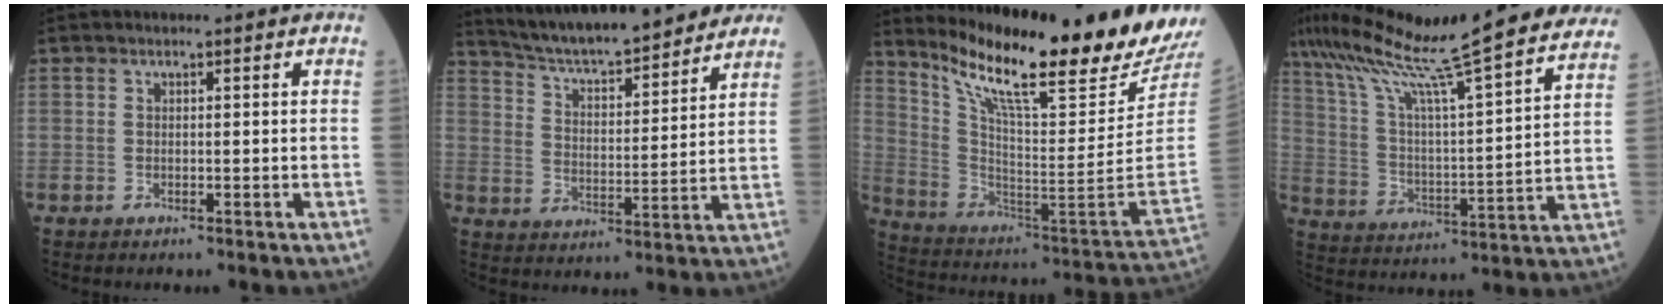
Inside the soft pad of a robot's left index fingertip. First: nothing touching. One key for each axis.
{"total": 19.0, "fx": 17.1, "fy": 2.5, "fz": 8.0, "tx": -0.129, "ty": 0.013, "tz": 0.256}
{"total": 22.7, "fx": 19.5, "fy": -0.6, "fz": 11.7, "tx": -0.209, "ty": -0.092, "tz": 0.303}
{"total": 31.9, "fx": 27.6, "fy": 0.8, "fz": 15.9, "tx": -0.272, "ty": -0.033, "tz": 0.383}